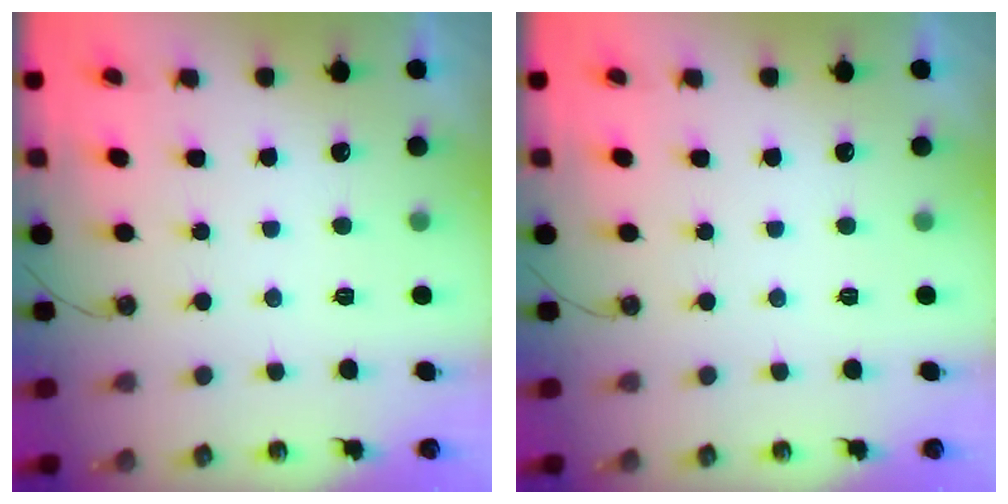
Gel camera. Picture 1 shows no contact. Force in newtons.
{"total": 0.0}